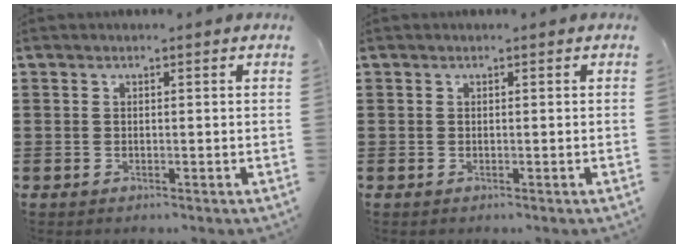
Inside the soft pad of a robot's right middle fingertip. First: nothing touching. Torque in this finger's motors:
{"motor_torque": [0.00, 0.00, -0.01, 0.00]}